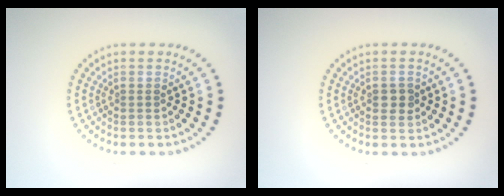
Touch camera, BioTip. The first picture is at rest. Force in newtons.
{"total": 1.5, "press": 1.5, "slide": 0.1}